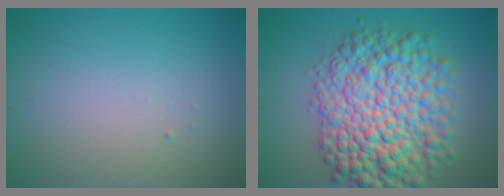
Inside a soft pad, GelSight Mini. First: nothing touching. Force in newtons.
{"total": 11.0, "press": 11.0, "slide": 0.2}